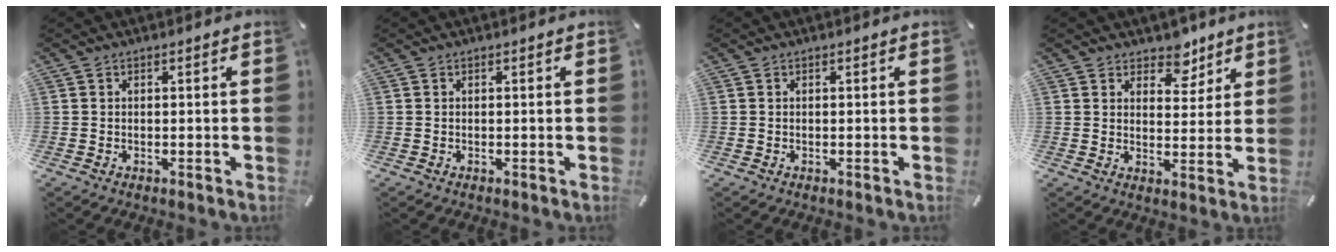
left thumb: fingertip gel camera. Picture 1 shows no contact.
{"total": 0.0}
{"total": 0.0}
{"total": 7.2, "force": [5.4, 4.7, 1.1], "torque": [-0.002, -0.041, 0.094]}